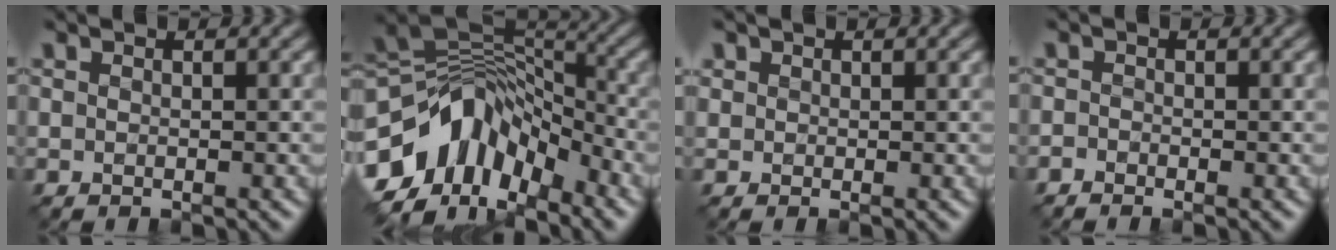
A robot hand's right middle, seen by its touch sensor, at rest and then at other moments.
{"total": 11.8, "force": [-4.7, 7.6, 7.7], "torque": [-0.138, 0.010, -0.092]}
{"total": 0.7, "force": [0.3, 0.7, 0.1], "torque": [0.004, -0.001, 0.003]}
{"total": 0.8, "force": [-0.7, 0.3, 0.2], "torque": [-0.001, -0.003, -0.015]}